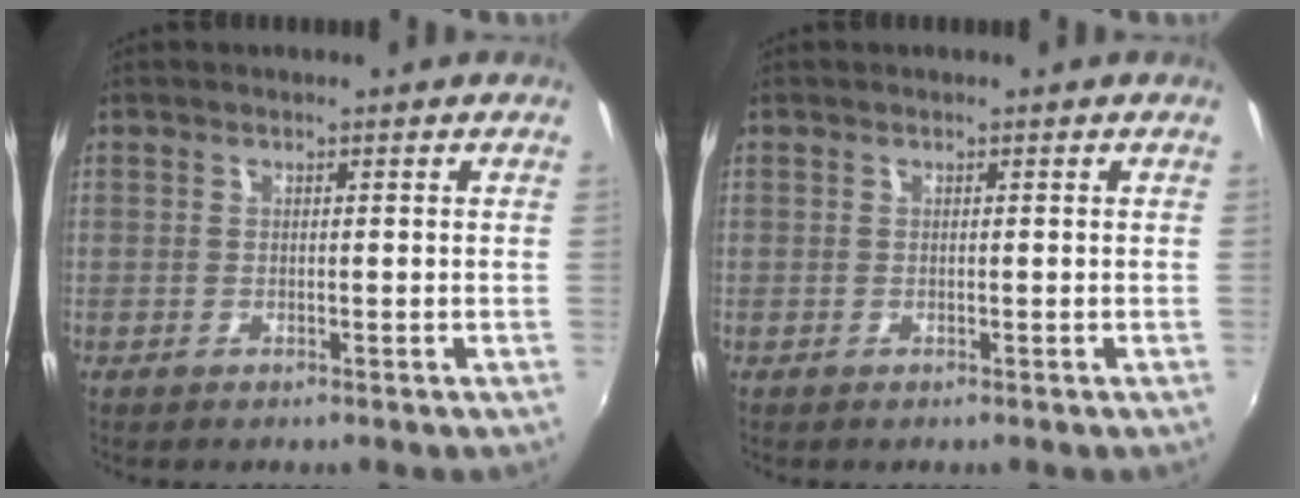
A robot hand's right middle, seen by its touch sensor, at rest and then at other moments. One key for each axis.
{"total": 0.0}